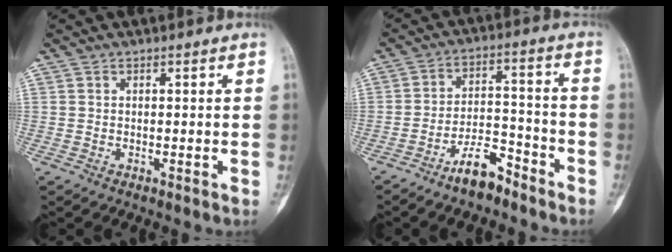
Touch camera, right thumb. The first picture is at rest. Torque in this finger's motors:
{"motor_torque": [1.26, 0.27, 0.58, -0.99, 0.17]}